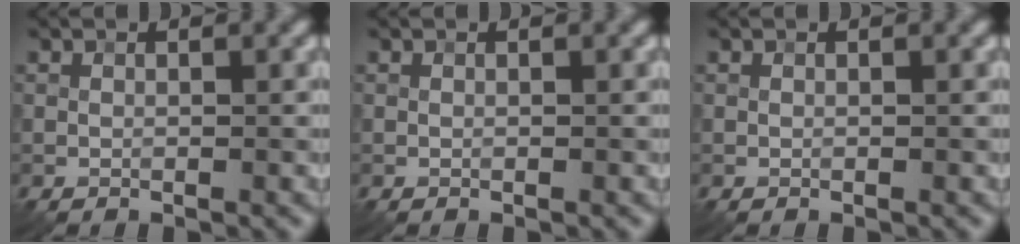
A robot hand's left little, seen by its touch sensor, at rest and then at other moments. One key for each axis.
{"total": 0.0}
{"total": 0.0}